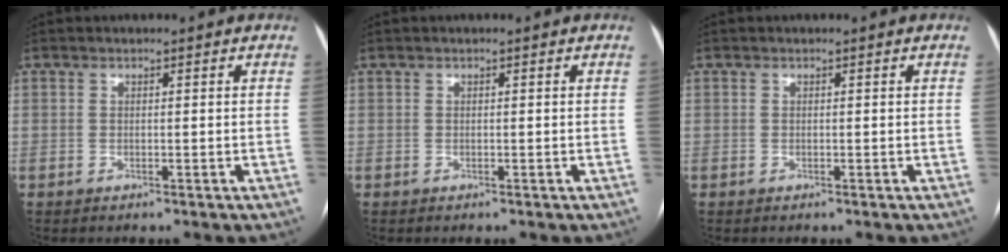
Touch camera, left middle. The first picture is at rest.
{"total": 0.0}
{"total": 0.0}